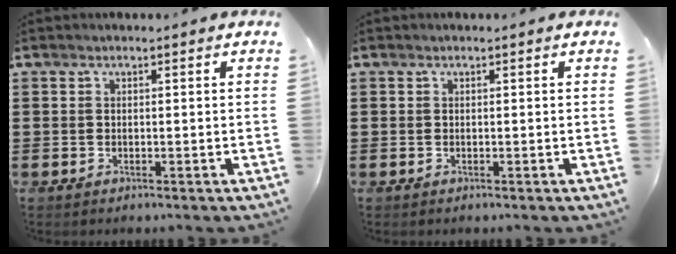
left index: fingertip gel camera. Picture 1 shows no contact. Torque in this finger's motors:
{"motor_torque": [0.00, 0.00, 0.00, 0.01]}